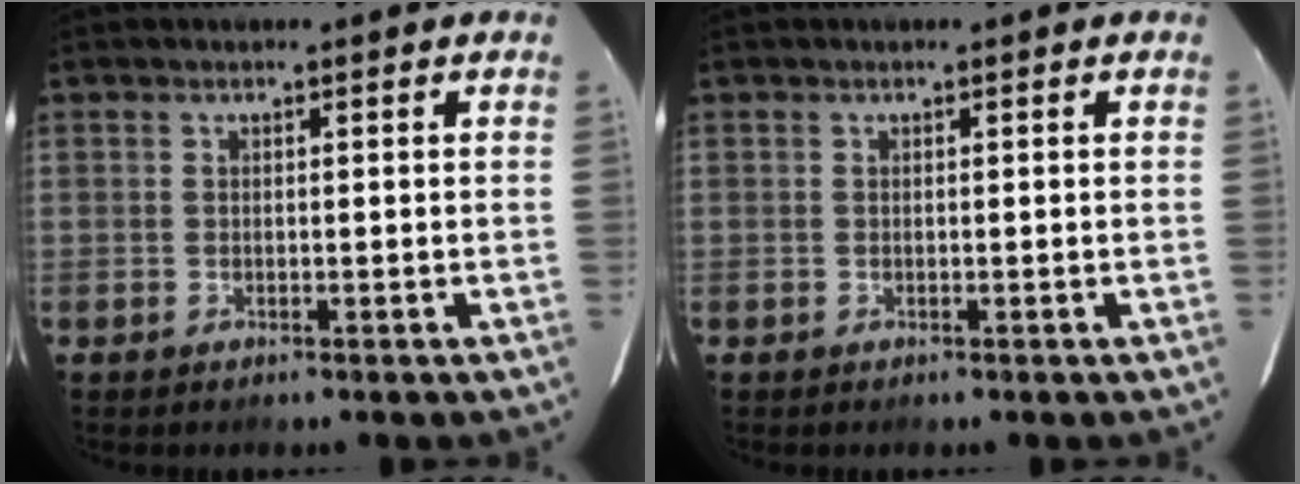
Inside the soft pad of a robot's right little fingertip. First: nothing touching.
{"total": 0.0}